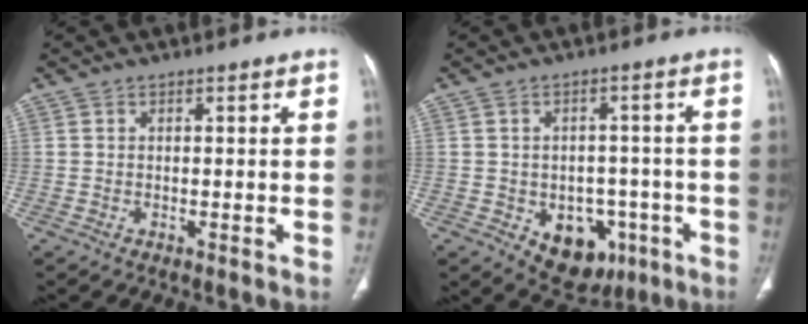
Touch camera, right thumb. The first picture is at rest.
{"total": 10.7, "force": [-4.2, 7.7, 6.1], "torque": [-0.041, 0.023, -0.042]}